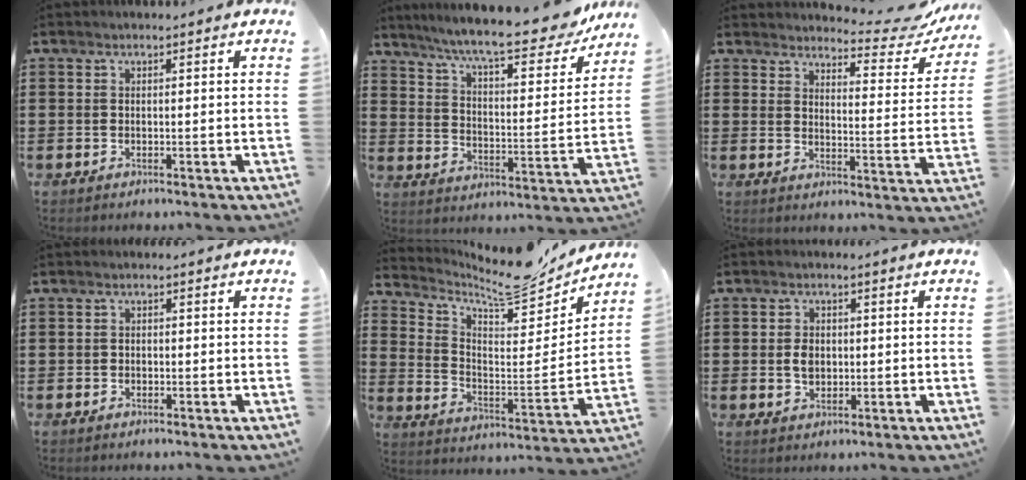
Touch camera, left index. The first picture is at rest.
{"total": 11.4, "force": [9.9, 0.7, 5.5], "torque": [-0.127, -0.060, 0.165]}
{"total": 4.9, "force": [4.5, 0.9, 1.5], "torque": [-0.038, -0.034, 0.073]}
{"total": 0.7, "force": [-0.4, 0.6, 0.3], "torque": [-0.007, 0.000, -0.008]}
{"total": 9.8, "force": [9.0, 1.4, 3.6], "torque": [-0.083, -0.071, 0.152]}
{"total": 3.0, "force": [0.1, 2.1, 2.1], "torque": [-0.044, 0.007, 0.002]}